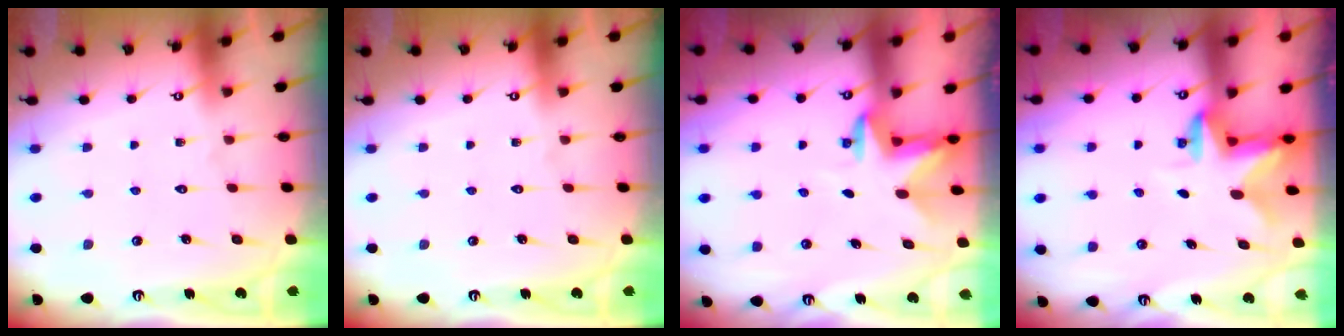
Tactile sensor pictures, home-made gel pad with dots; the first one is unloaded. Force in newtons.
{"total": 0.0}
{"total": 3.1, "press": 3.0, "slide": 0.8}
{"total": 2.5, "press": 2.4, "slide": 0.6}